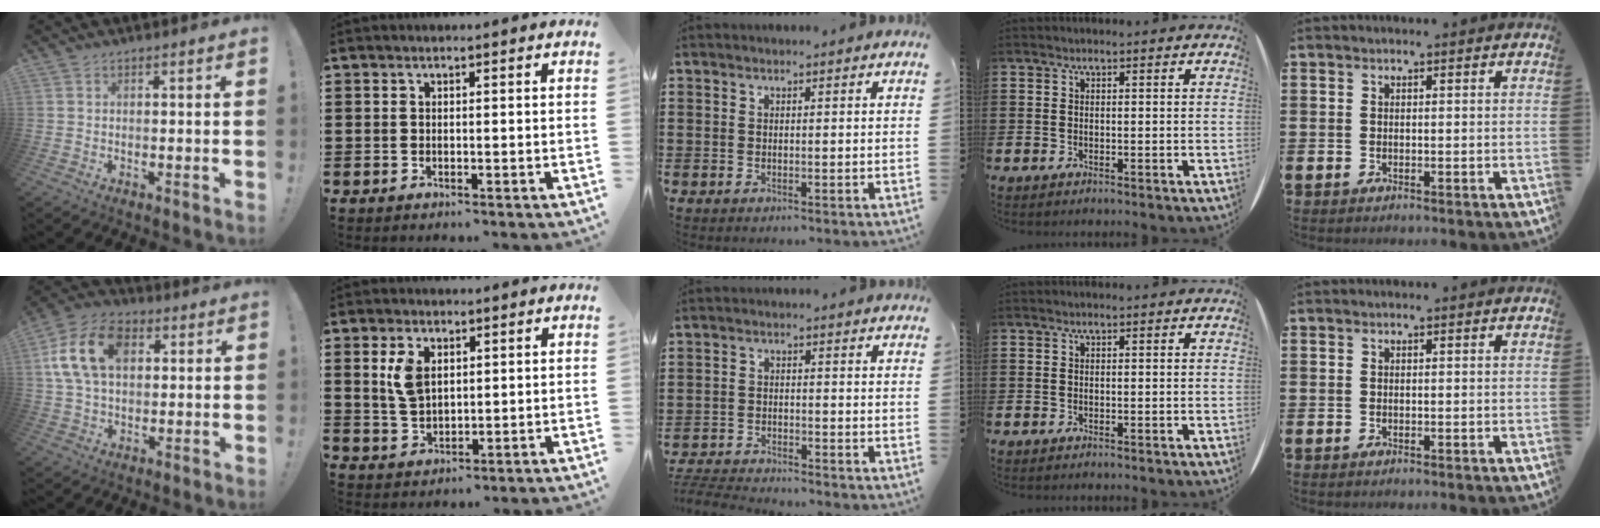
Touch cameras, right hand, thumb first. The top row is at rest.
{"thumb": {"total": 16.2, "force": [4.1, 10.9, 11.3], "torque": [-0.217, 0.004, 0.077]}, "index": {"total": 4.9, "force": [1.6, 2.9, 3.7], "torque": [-0.089, 0.007, 0.026]}, "middle": {"total": 3.8, "force": [-3.8, 0.2, 0.4], "torque": [-0.022, -0.005, -0.084]}}